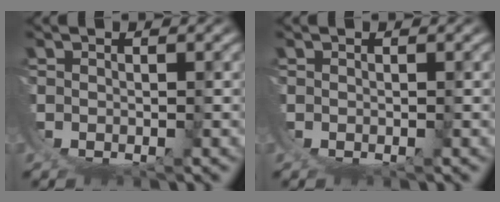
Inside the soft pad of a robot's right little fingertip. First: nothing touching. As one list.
[{"total": 0.0}]